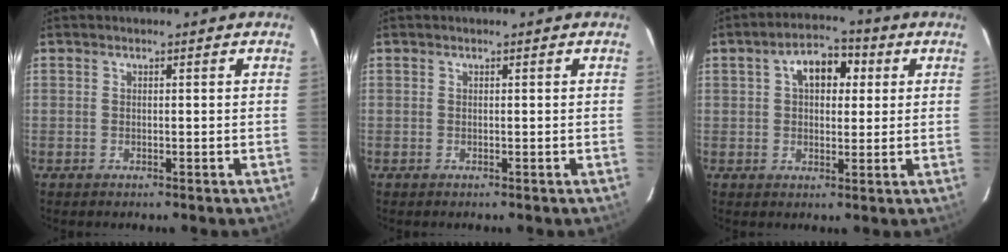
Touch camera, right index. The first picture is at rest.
{"total": 0.0}
{"total": 7.7, "force": [2.3, 4.7, 5.7], "torque": [-0.090, 0.032, 0.039]}